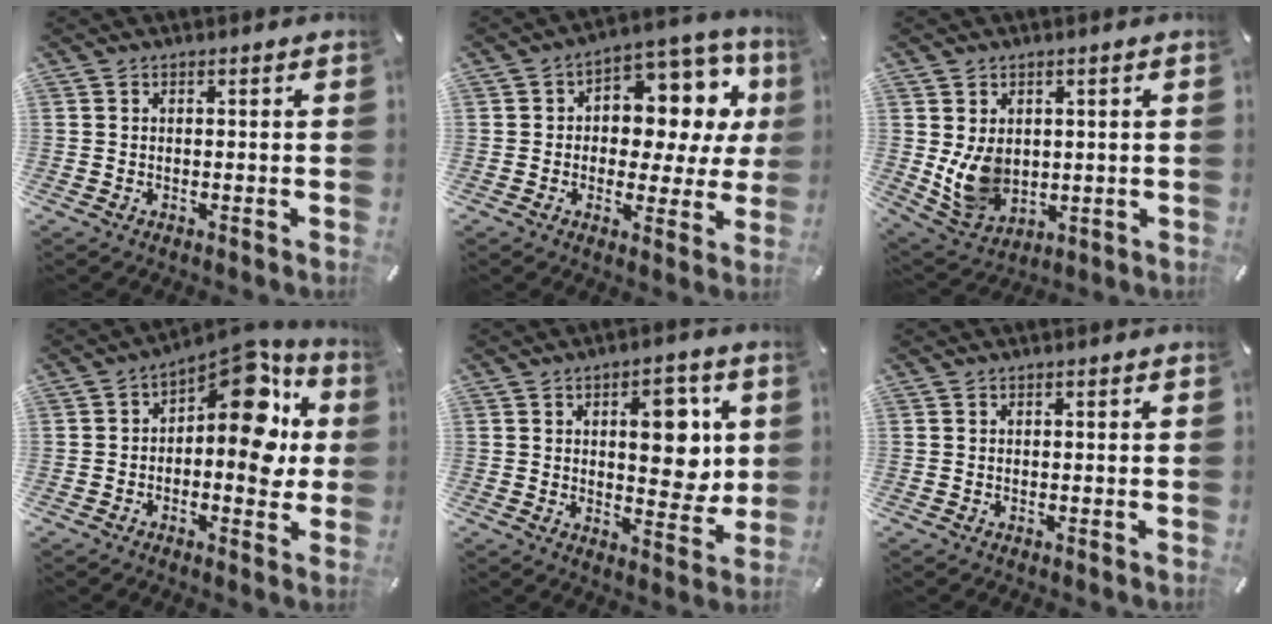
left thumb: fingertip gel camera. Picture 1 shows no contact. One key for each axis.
{"total": 11.6, "fx": 3.7, "fy": 8.0, "fz": 7.6, "tx": -0.097, "ty": -0.037, "tz": 0.064}
{"total": 9.0, "fx": 1.0, "fy": 7.5, "fz": 4.8, "tx": -0.110, "ty": -0.011, "tz": 0.020}
{"total": 15.7, "fx": 5.2, "fy": 8.2, "fz": 12.4, "tx": -0.159, "ty": -0.045, "tz": 0.084}
{"total": 12.4, "fx": 2.9, "fy": 7.0, "fz": 9.8, "tx": -0.111, "ty": -0.010, "tz": 0.043}
{"total": 0.0}